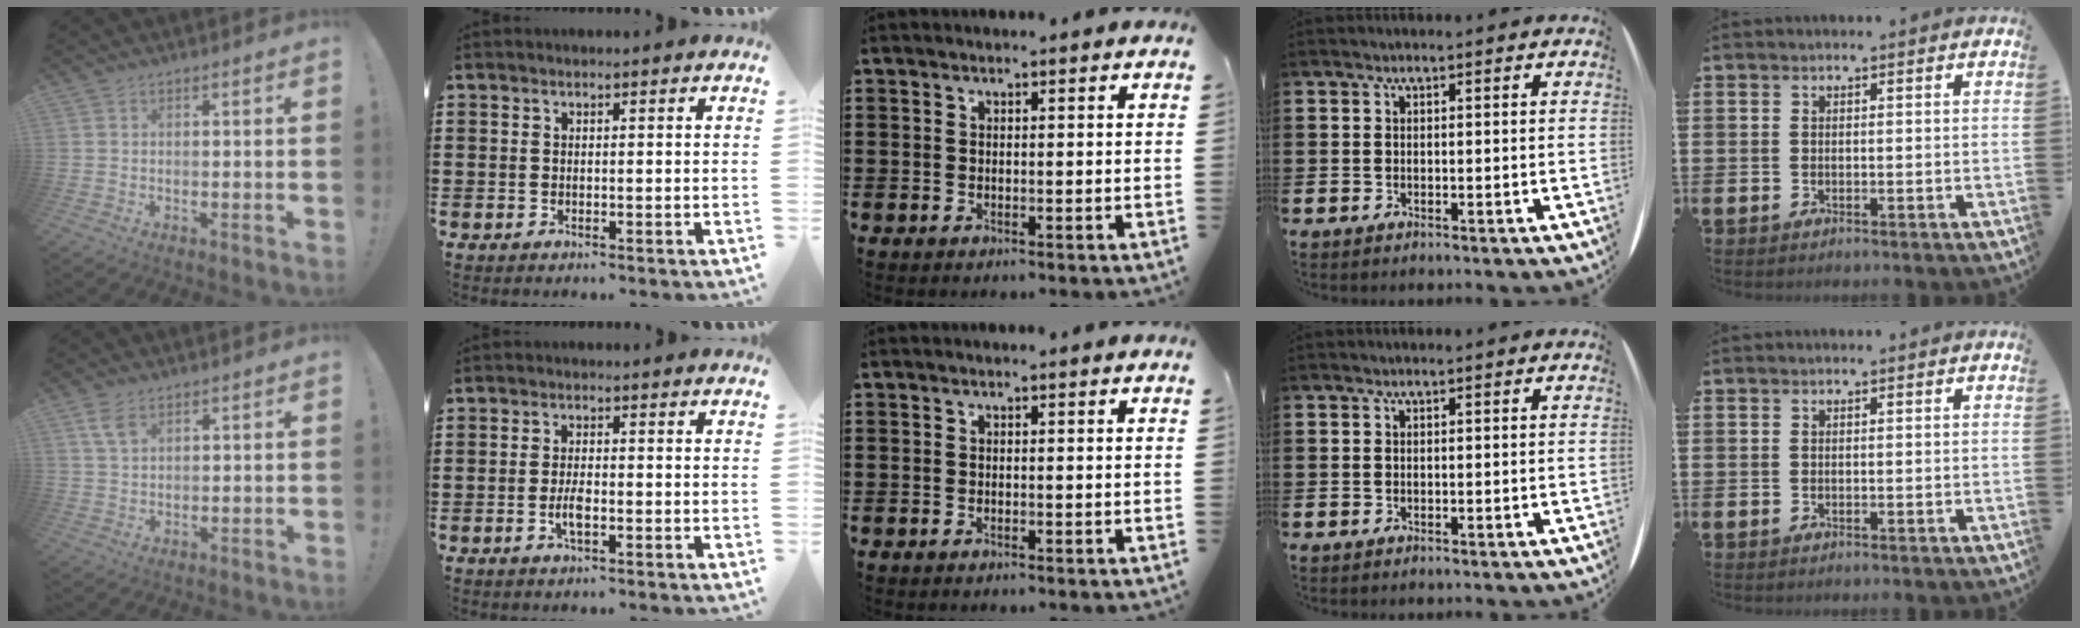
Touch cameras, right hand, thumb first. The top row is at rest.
{"thumb": {"total": 4.6, "force": [2.6, 2.0, 3.2], "torque": [-0.051, -0.011, 0.047]}, "index": {"total": 3.1, "force": [-1.1, 0.7, 2.8], "torque": [-0.057, -0.003, -0.021]}}